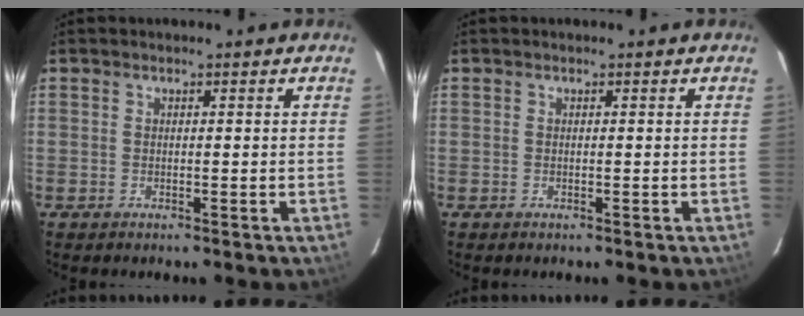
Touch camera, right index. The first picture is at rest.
{"total": 0.0}